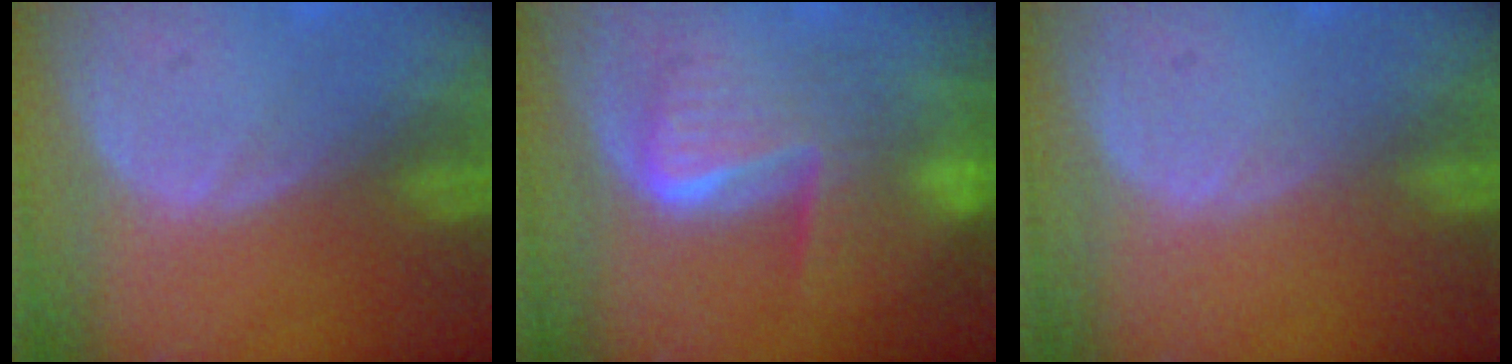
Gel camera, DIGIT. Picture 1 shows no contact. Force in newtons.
{"total": 8.5, "press": 8.4, "slide": 0.9}
{"total": 0.0}